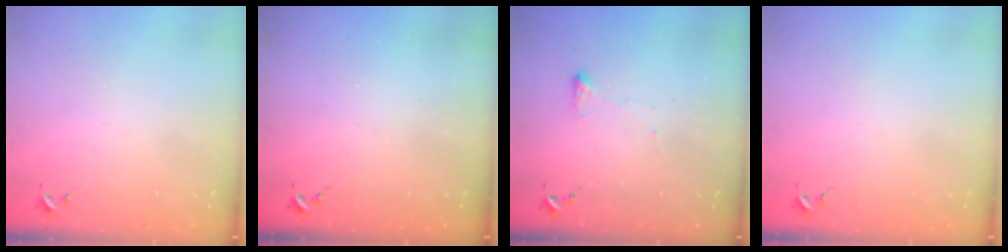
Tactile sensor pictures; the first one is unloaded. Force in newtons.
{"total": 0.0}
{"total": 4.1, "press": 4.1, "slide": 0.8}
{"total": 0.0}